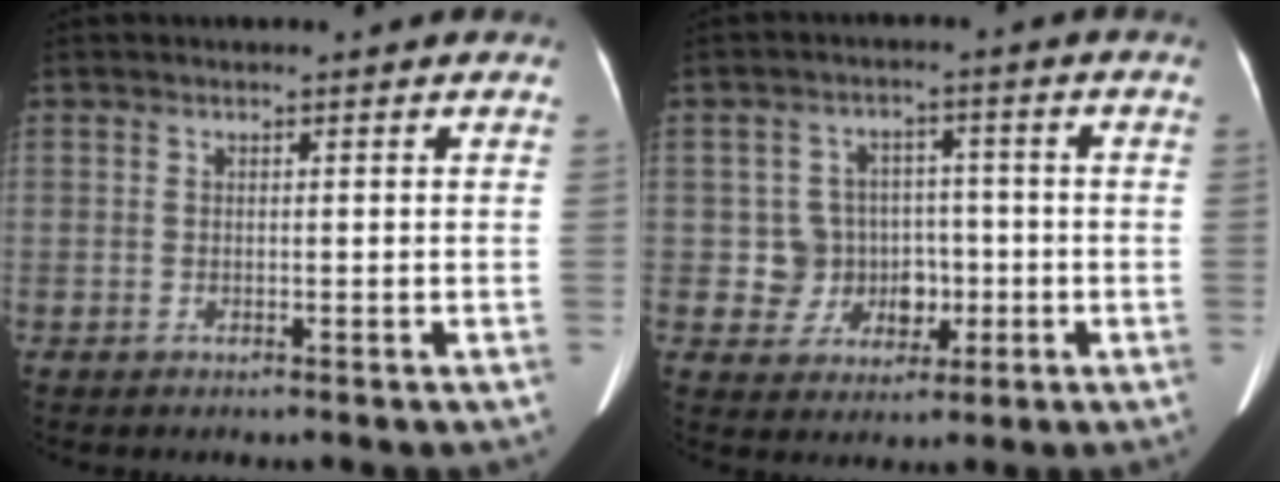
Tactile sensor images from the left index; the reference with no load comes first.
{"total": 6.3, "force": [-0.9, 6.2, 0.9], "torque": [-0.009, 0.018, -0.007]}